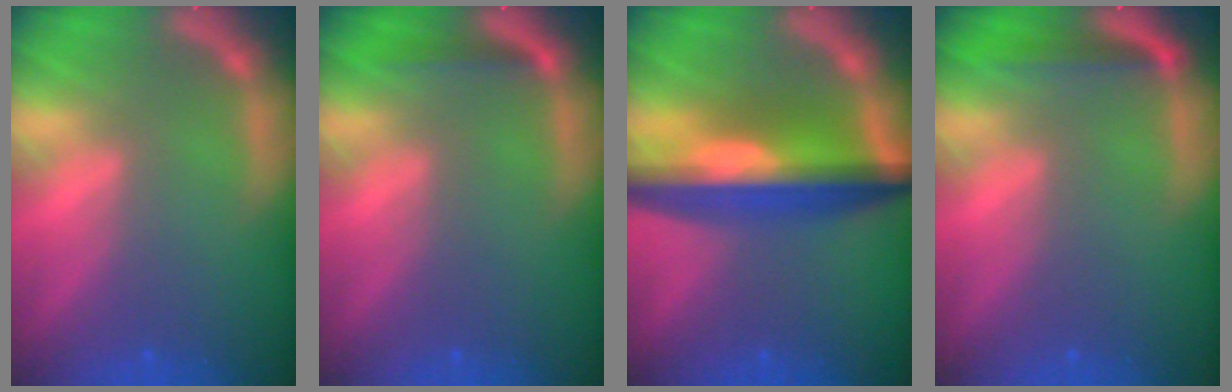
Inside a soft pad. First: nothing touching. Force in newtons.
{"total": 1.4}
{"total": 10.0}
{"total": 2.5}